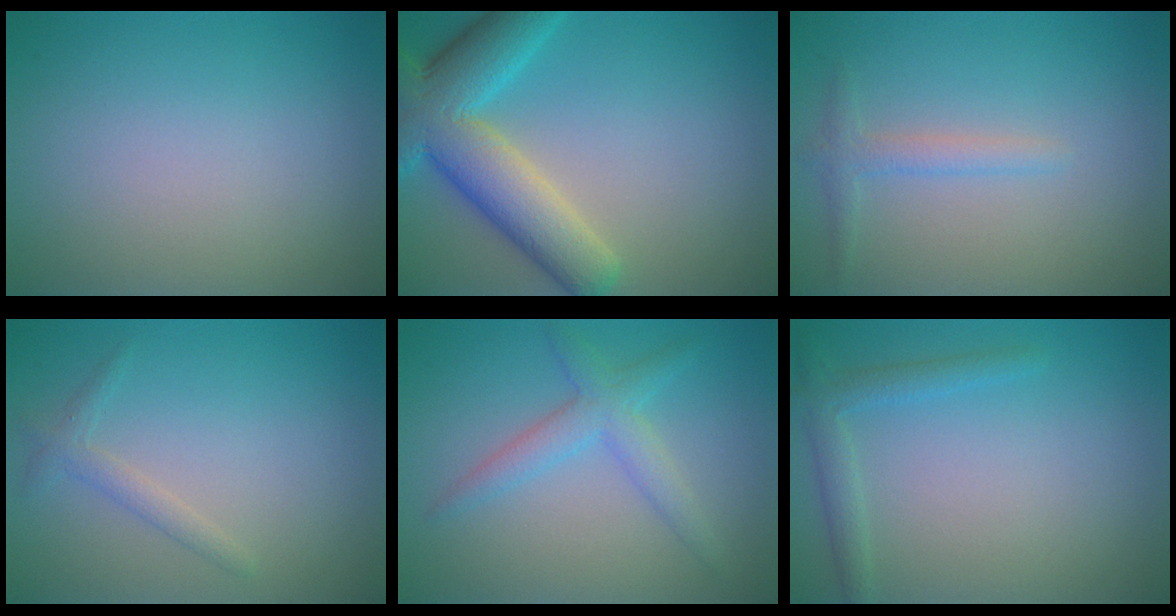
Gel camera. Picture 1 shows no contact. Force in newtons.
{"total": 8.8, "press": 8.8, "slide": 0.5}
{"total": 1.6, "press": 1.6, "slide": 0.1}
{"total": 1.5, "press": 1.4, "slide": 0.1}
{"total": 3.0, "press": 3.0, "slide": 0.0}
{"total": 2.0, "press": 2.0, "slide": 0.1}